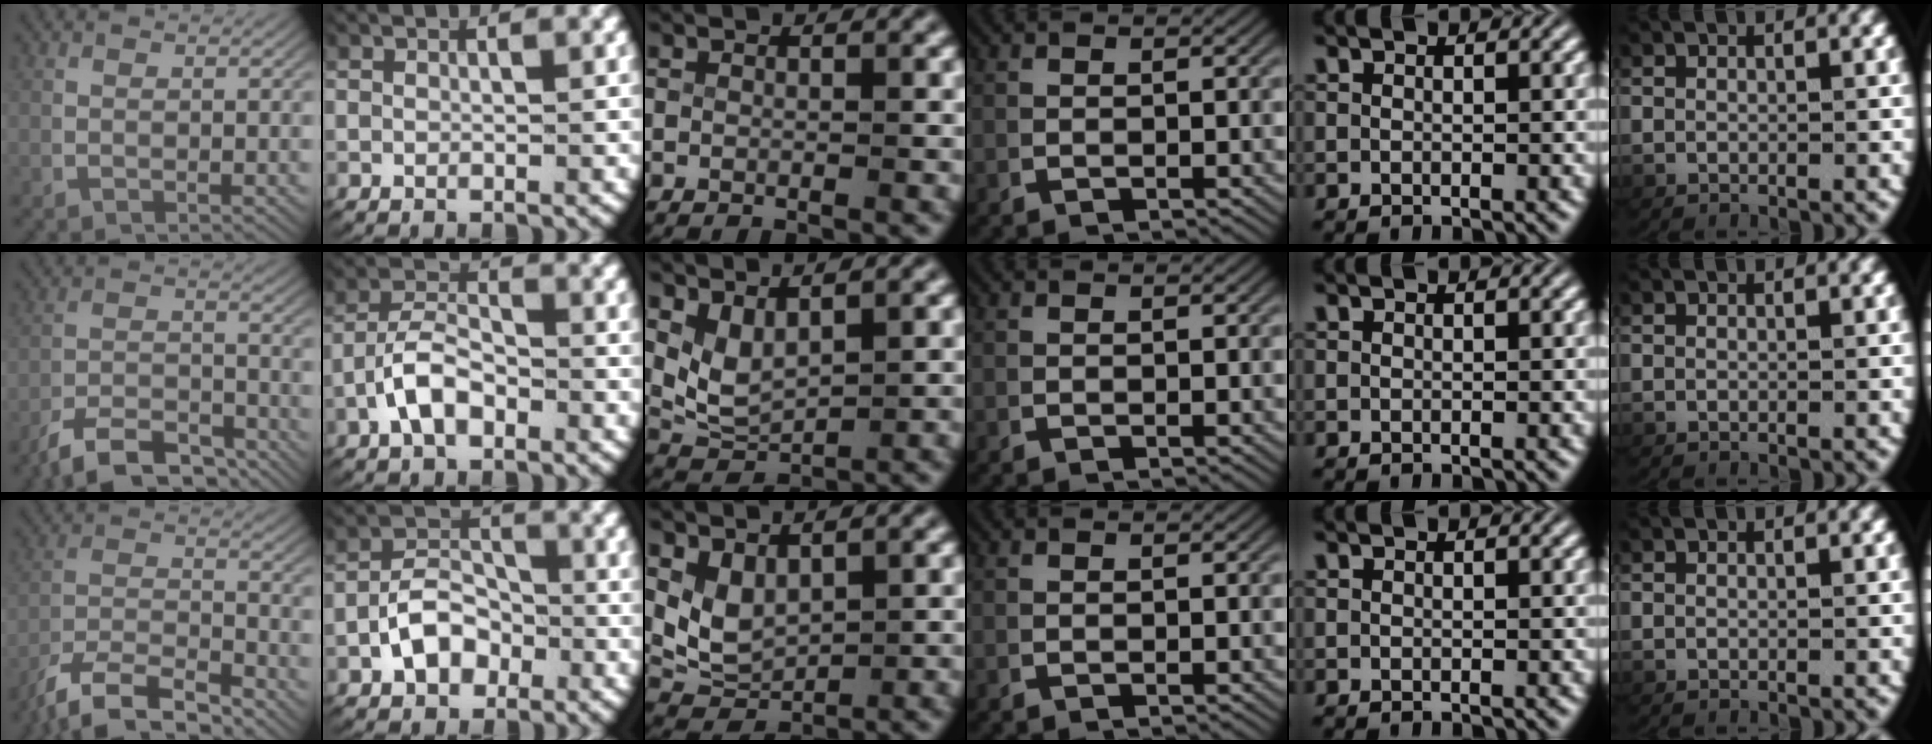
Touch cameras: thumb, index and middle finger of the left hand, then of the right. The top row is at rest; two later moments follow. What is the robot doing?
{"motion": "lift_and_place", "object": "card"}